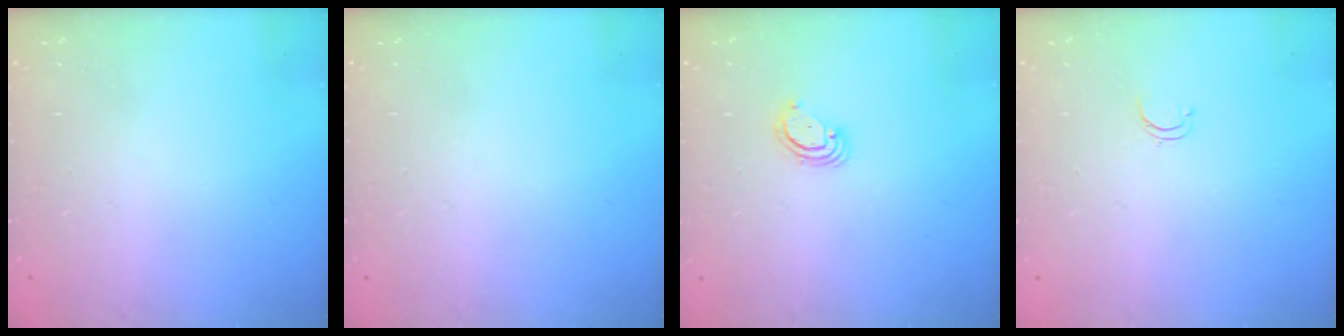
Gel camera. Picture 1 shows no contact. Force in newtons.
{"total": 0.0}
{"total": 2.9, "press": 2.9, "slide": 0.2}
{"total": 3.5, "press": 3.4, "slide": 0.4}